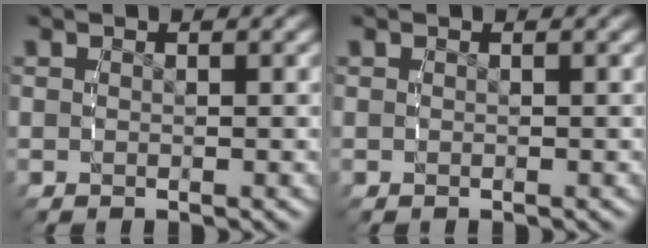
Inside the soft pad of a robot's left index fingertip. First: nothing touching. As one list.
[{"total": 0.0}]